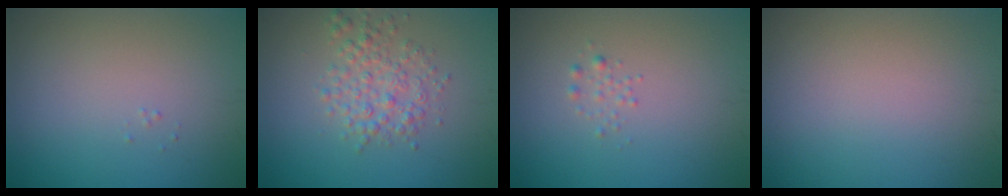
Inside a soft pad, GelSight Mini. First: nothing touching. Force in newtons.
{"total": 3.1, "press": 3.1, "slide": 0.0}
{"total": 0.8, "press": 0.8, "slide": 0.0}
{"total": 0.0}